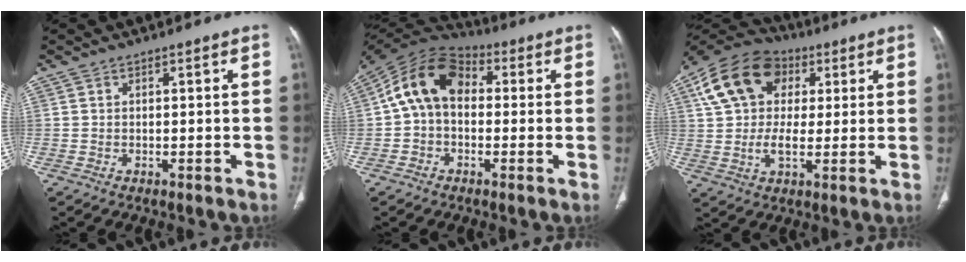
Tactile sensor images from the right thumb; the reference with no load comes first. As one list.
[{"total": 12.3, "force": [0.9, 8.7, 8.7], "torque": [-0.143, 0.038, -0.001]}, {"total": 17.4, "force": [5.8, 12.0, 11.2], "torque": [-0.196, 0.013, 0.096]}]